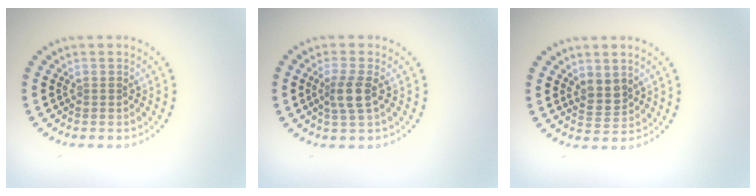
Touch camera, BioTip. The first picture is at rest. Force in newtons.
{"total": 2.5, "press": 2.0, "slide": 1.4}
{"total": 2.0, "press": 1.8, "slide": 0.9}